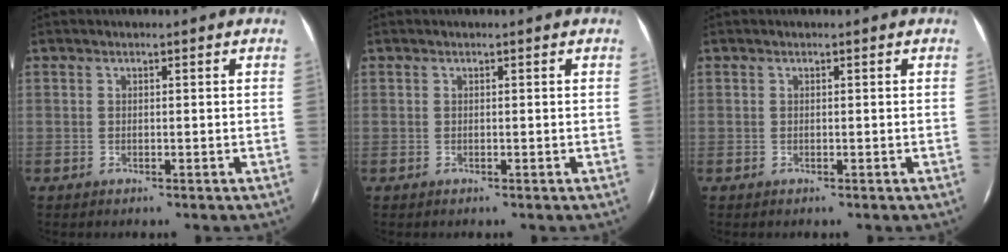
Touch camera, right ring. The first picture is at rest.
{"total": 0.0}
{"total": 0.0}